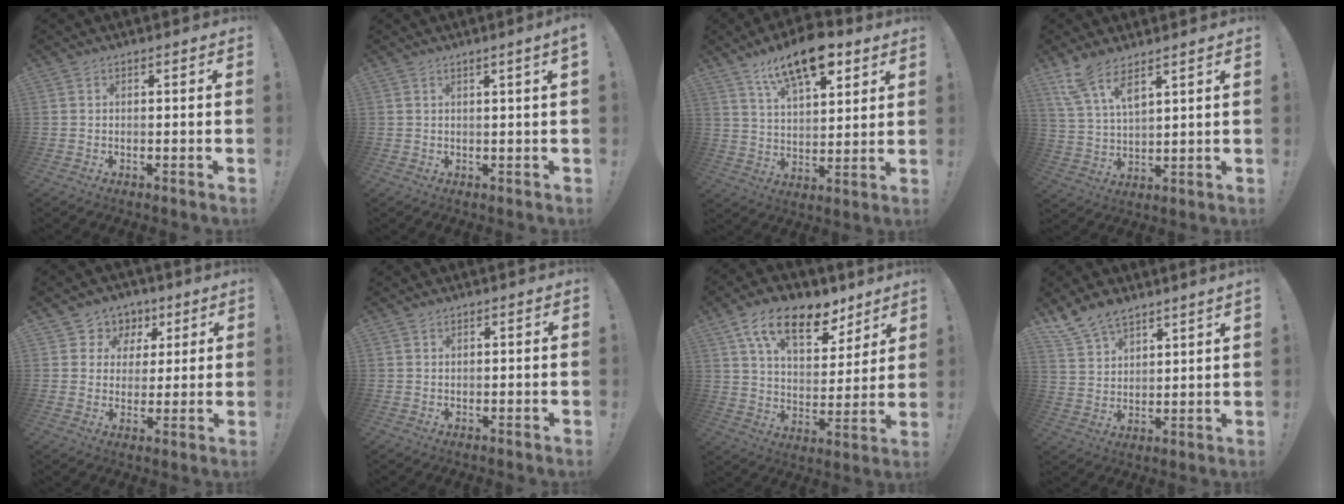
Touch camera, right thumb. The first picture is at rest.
{"total": 2.2, "force": [0.9, -0.4, 2.0], "torque": [-0.031, -0.005, 0.013]}
{"total": 15.0, "force": [9.6, 6.6, 9.4], "torque": [-0.147, -0.048, 0.166]}
{"total": 9.3, "force": [7.2, 2.6, 5.4], "torque": [-0.118, -0.032, 0.135]}
{"total": 7.0, "force": [2.5, 6.5, 1.2], "torque": [-0.017, -0.017, 0.052]}
{"total": 0.6, "force": [0.5, 0.1, 0.2], "torque": [-0.008, 0.002, 0.011]}
{"total": 17.0, "force": [10.1, 8.8, 10.5], "torque": [-0.169, -0.055, 0.177]}
{"total": 8.8, "force": [7.9, 2.8, 2.8], "torque": [-0.065, -0.049, 0.155]}